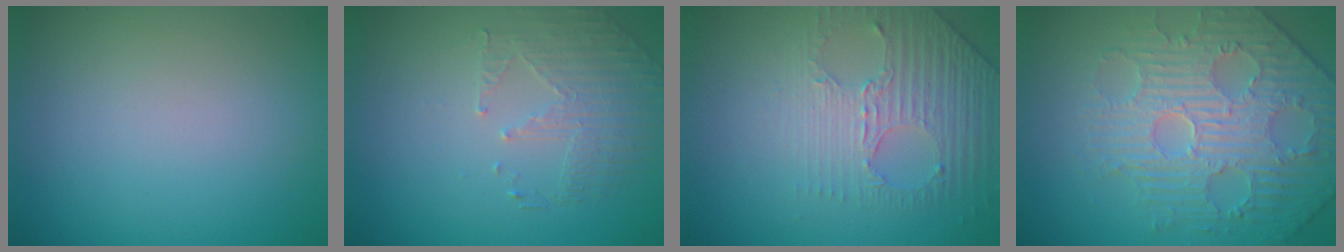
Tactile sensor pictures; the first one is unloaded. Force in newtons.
{"total": 1.9, "press": 1.5, "slide": 1.2}
{"total": 4.5, "press": 3.2, "slide": 3.1}
{"total": 4.7, "press": 4.7, "slide": 0.2}